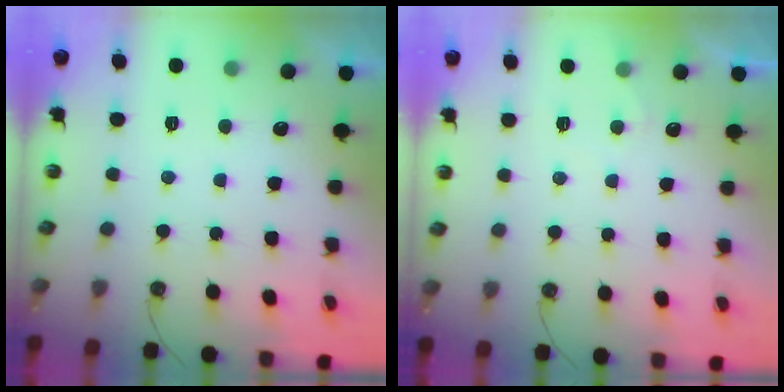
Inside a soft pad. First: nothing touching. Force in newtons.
{"total": 3.6, "press": 3.6, "slide": 0.5}